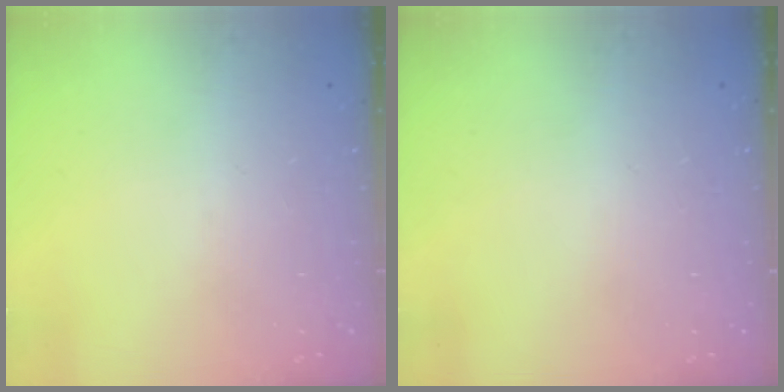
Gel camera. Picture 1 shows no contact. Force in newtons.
{"total": 2.6, "press": 2.6, "slide": 0.2}